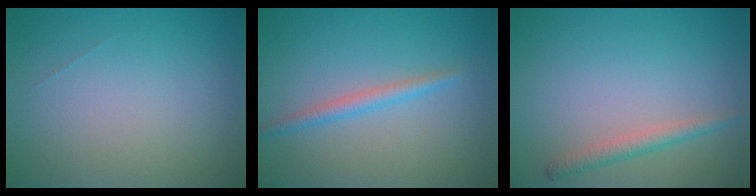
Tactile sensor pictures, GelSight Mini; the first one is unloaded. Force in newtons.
{"total": 1.7, "press": 1.7, "slide": 0.1}
{"total": 1.8, "press": 1.8, "slide": 0.1}